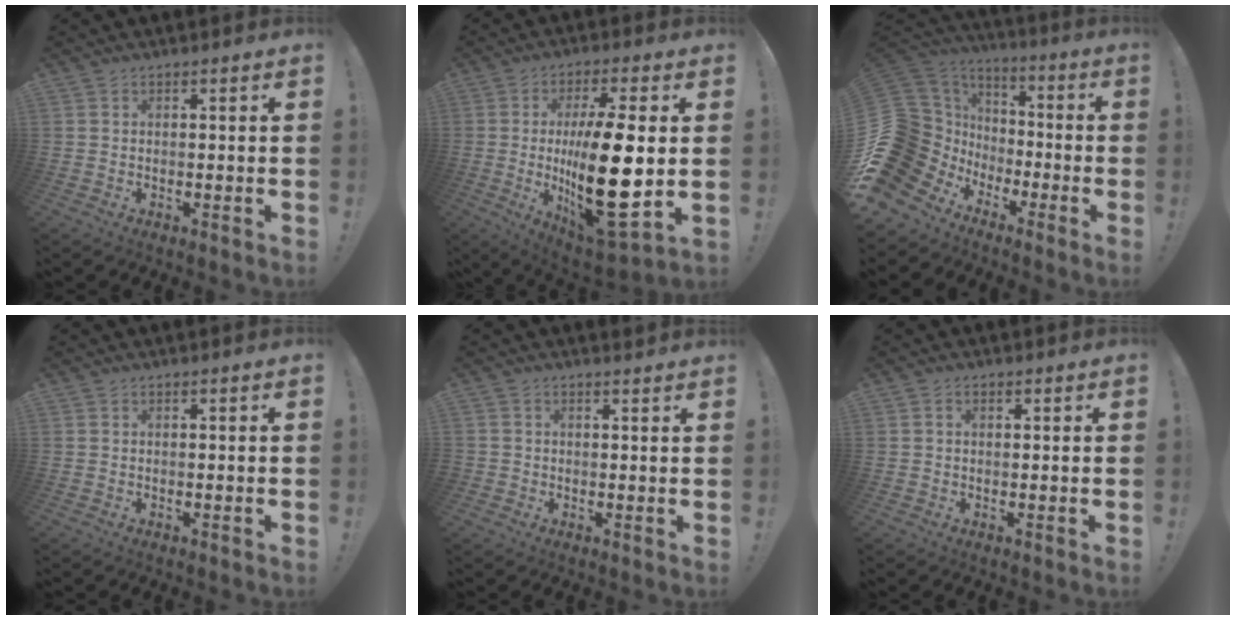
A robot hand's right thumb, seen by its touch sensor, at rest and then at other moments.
{"total": 22.5, "force": [-0.6, 7.0, 21.4], "torque": [-0.385, -0.020, -0.010]}
{"total": 20.3, "force": [-3.3, 16.2, 11.8], "torque": [-0.233, 0.002, -0.008]}
{"total": 0.0}
{"total": 1.5, "force": [0.9, 1.2, 0.3], "torque": [0.003, -0.003, 0.018]}
{"total": 0.9, "force": [0.4, 0.6, 0.5], "torque": [-0.003, 0.001, 0.005]}